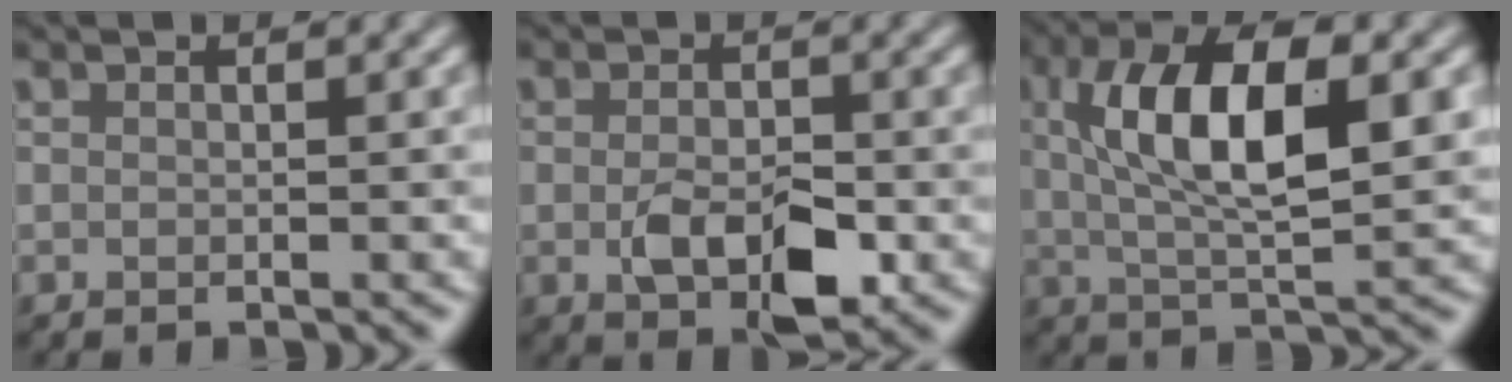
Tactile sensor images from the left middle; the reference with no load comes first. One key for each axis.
{"total": 4.7, "fx": -1.3, "fy": 2.5, "fz": 3.8, "tx": -0.073, "ty": -0.008, "tz": -0.020}
{"total": 9.0, "fx": 1.8, "fy": 3.3, "fz": 8.2, "tx": -0.140, "ty": 0.008, "tz": 0.028}